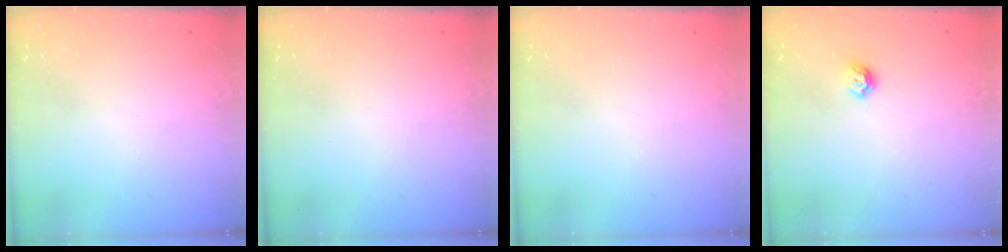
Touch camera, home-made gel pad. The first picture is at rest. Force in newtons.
{"total": 0.0}
{"total": 0.0}
{"total": 5.5, "press": 5.5, "slide": 0.8}